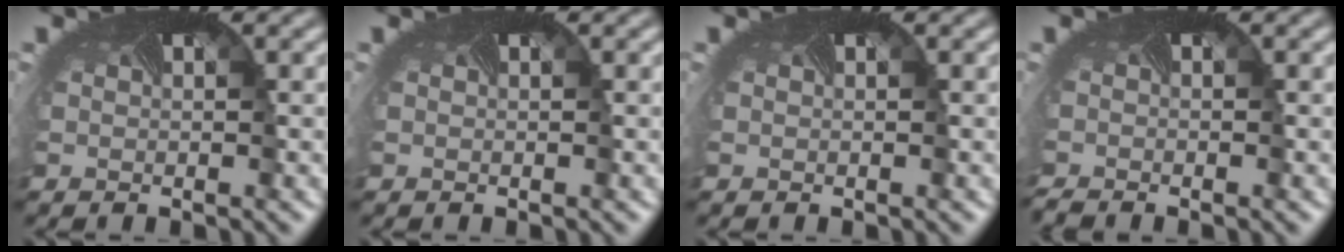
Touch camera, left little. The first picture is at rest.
{"total": 0.0}
{"total": 0.0}
{"total": 1.4, "force": [-1.3, -0.3, -0.1], "torque": [-0.010, -0.014, -0.029]}